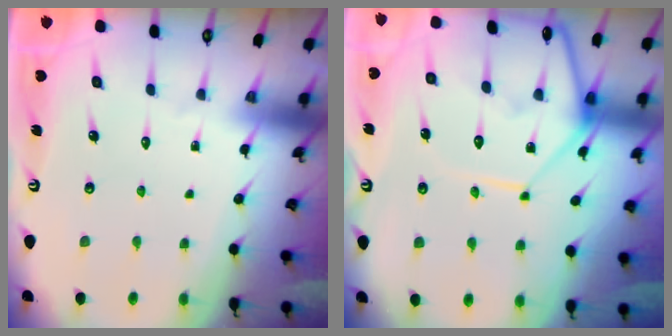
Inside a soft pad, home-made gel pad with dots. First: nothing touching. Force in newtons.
{"total": 12.5, "press": 12.5, "slide": 0.8}